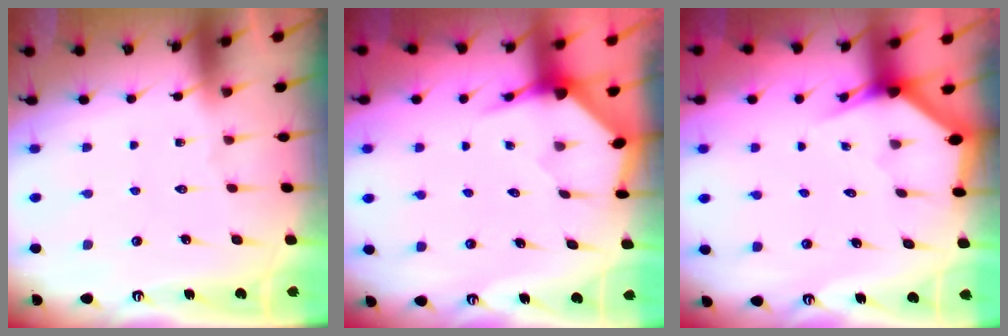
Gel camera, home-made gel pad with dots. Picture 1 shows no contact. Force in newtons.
{"total": 3.7, "press": 3.6, "slide": 0.4}
{"total": 2.9, "press": 2.9, "slide": 0.1}